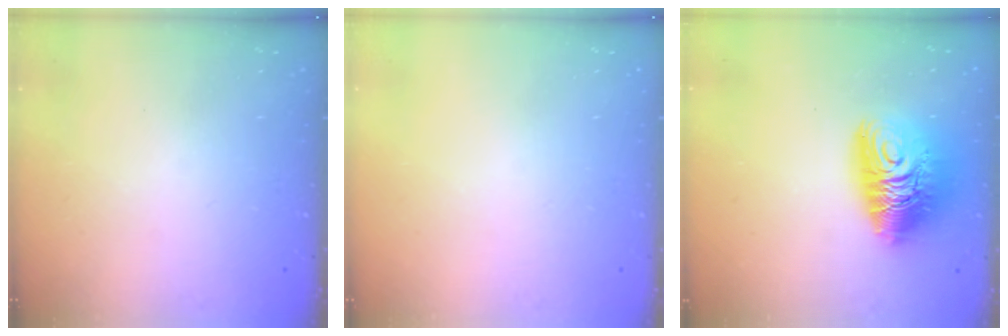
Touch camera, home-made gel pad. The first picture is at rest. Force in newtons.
{"total": 0.0}
{"total": 13.1, "press": 13.1, "slide": 1.3}